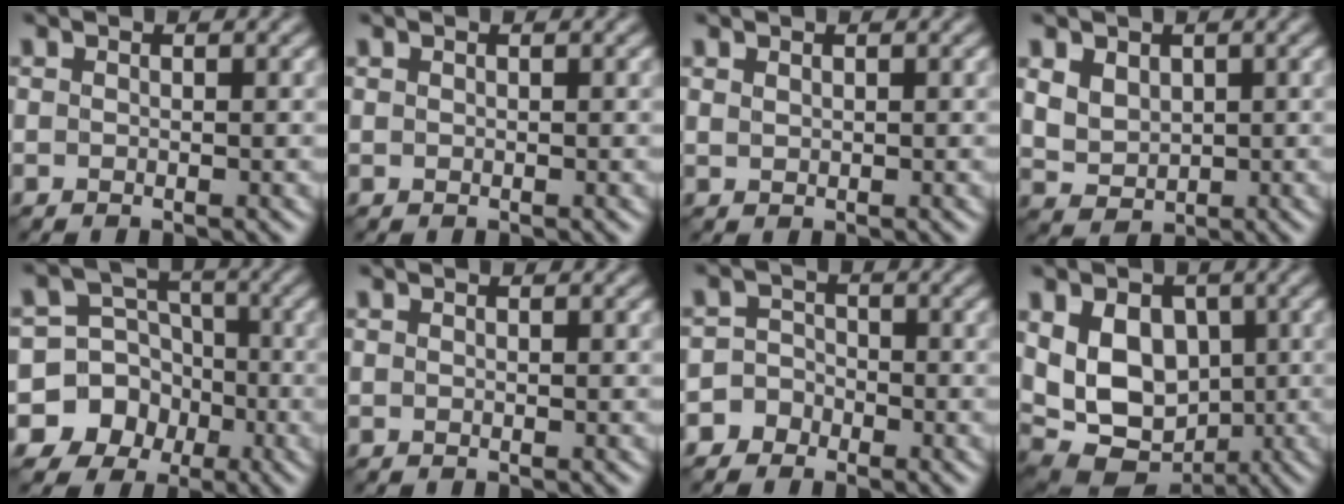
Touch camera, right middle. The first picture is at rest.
{"total": 0.0}
{"total": 0.6, "force": [0.4, 0.3, 0.3], "torque": [-0.011, -0.001, 0.013]}
{"total": 3.9, "force": [1.4, 3.0, 2.1], "torque": [-0.052, 0.010, 0.028]}
{"total": 10.8, "force": [-4.7, 9.6, 1.3], "torque": [-0.026, -0.012, -0.089]}
{"total": 0.0}
{"total": 3.8, "force": [-2.6, 2.8, 0.1], "torque": [0.031, -0.001, -0.053]}
{"total": 8.6, "force": [0.7, 6.2, 5.9], "torque": [-0.096, -0.012, 0.021]}